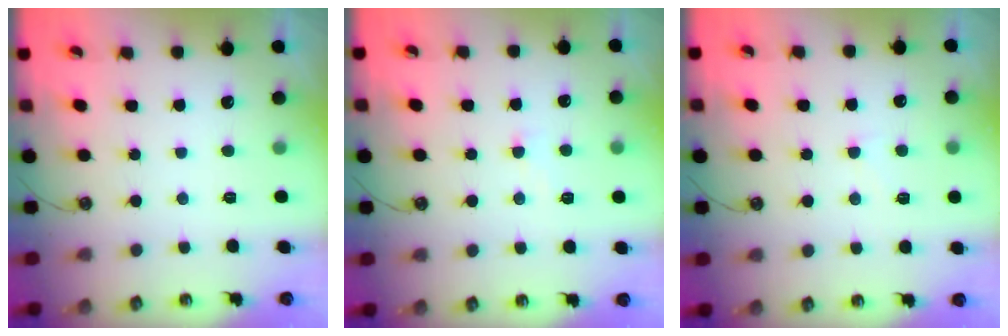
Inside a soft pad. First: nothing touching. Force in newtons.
{"total": 1.5, "press": 1.2, "slide": 0.8}
{"total": 4.4, "press": 4.3, "slide": 0.8}